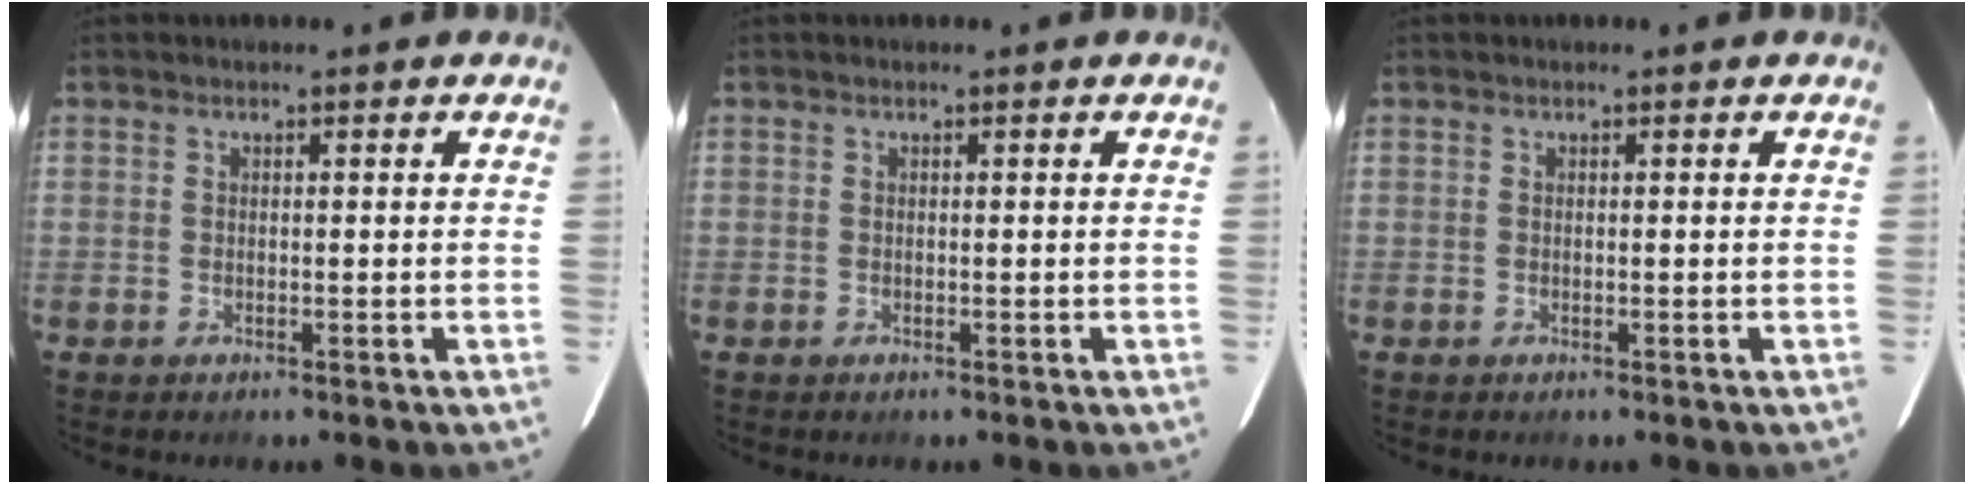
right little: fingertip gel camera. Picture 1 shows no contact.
{"total": 0.0}
{"total": 0.0}